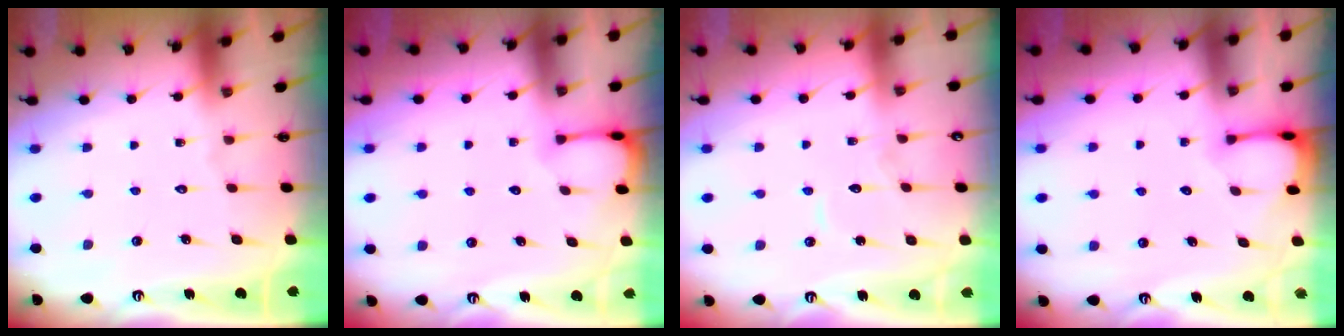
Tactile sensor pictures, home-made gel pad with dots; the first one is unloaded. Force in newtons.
{"total": 3.6, "press": 3.6, "slide": 0.3}
{"total": 7.6, "press": 7.6, "slide": 0.5}
{"total": 2.3, "press": 2.3, "slide": 0.4}